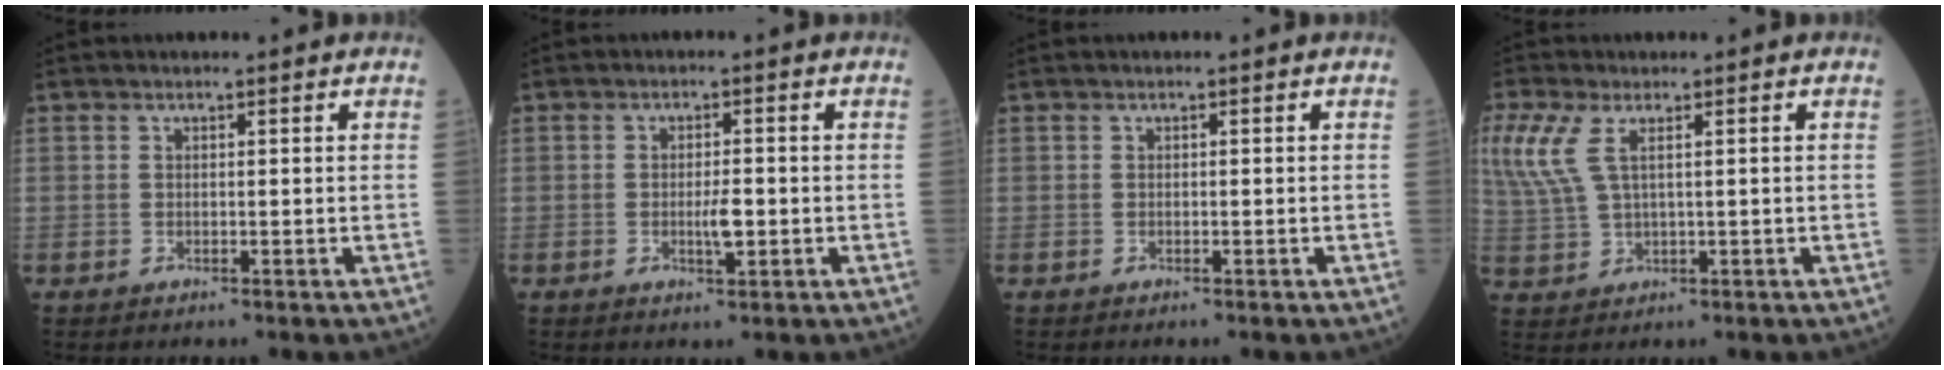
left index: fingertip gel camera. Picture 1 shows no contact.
{"total": 2.8, "force": [-0.8, 0.6, 2.6], "torque": [-0.046, -0.004, -0.012]}
{"total": 0.0}
{"total": 9.0, "force": [3.9, 3.7, 7.3], "torque": [-0.198, 0.015, 0.083]}